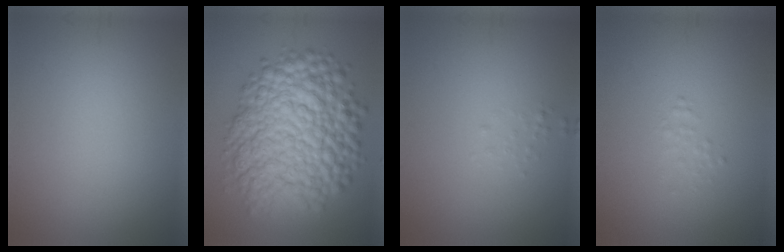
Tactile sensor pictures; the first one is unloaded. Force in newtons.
{"total": 12.4, "press": 12.4, "slide": 0.4}
{"total": 0.6, "press": 0.6, "slide": 0.1}
{"total": 0.9, "press": 0.9, "slide": 0.0}